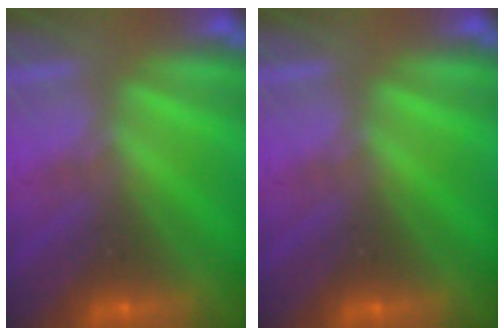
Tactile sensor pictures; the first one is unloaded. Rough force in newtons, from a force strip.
{"total": 0.0}